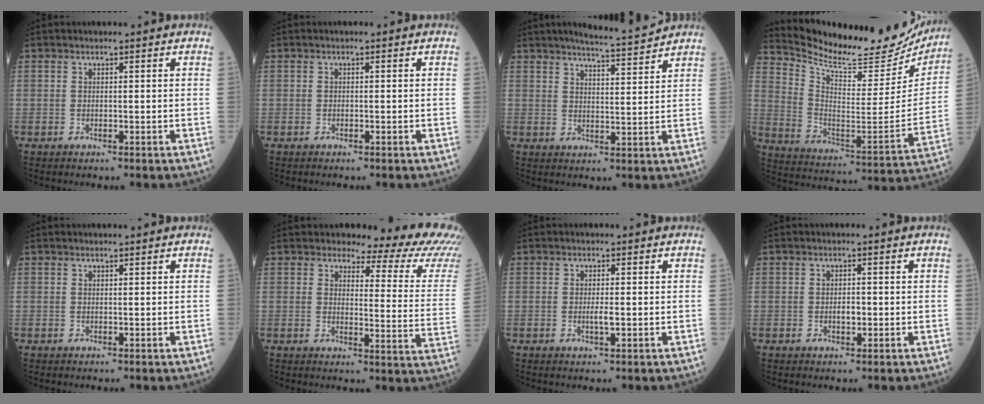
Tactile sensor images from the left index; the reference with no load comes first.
{"total": 0.0}
{"total": 7.2, "force": [6.8, -0.4, 2.3], "torque": [-0.045, -0.003, 0.101]}
{"total": 23.3, "force": [21.9, 4.8, 6.5], "torque": [-0.120, -0.067, 0.312]}
{"total": 0.6, "force": [0.6, -0.1, 0.1], "torque": [-0.006, 0.003, 0.012]}
{"total": 15.9, "force": [15.0, 1.4, 5.3], "torque": [-0.055, -0.114, 0.145]}
{"total": 1.5, "force": [-0.2, 0.1, 1.5], "torque": [-0.030, -0.003, -0.001]}
{"total": 1.4, "force": [-0.3, 0.7, 1.2], "torque": [-0.022, 0.001, -0.003]}